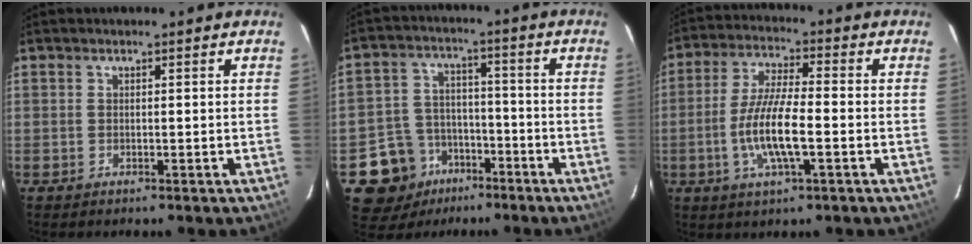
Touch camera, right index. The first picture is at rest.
{"total": 11.5, "force": [-6.3, 9.4, 2.3], "torque": [-0.080, 0.031, -0.089]}
{"total": 10.5, "force": [-2.8, 2.1, 10.0], "torque": [-0.200, -0.003, -0.056]}